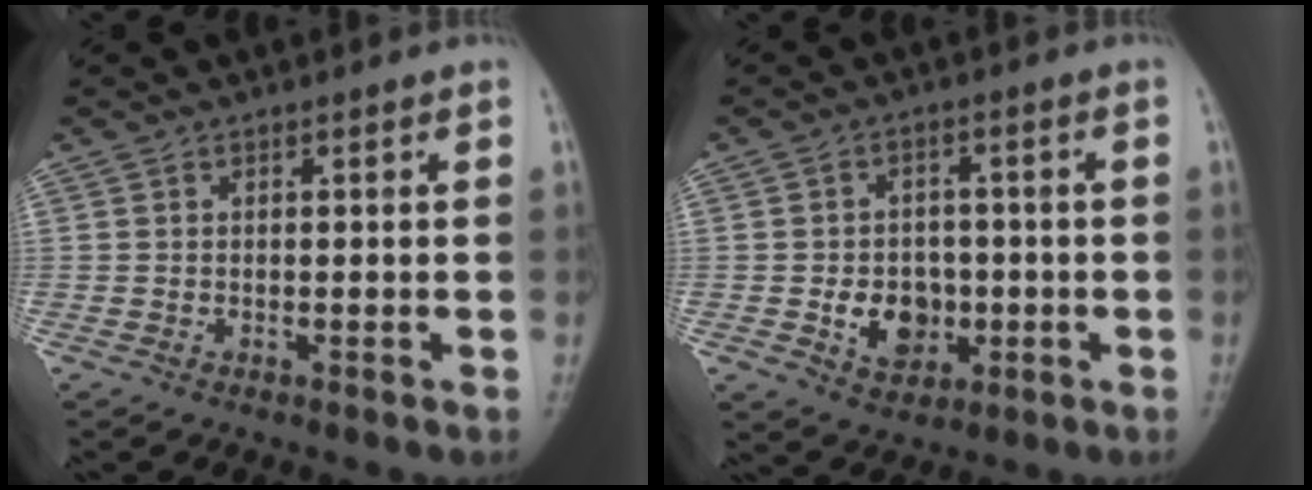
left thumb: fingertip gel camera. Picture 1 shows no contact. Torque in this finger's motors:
{"motor_torque": [0.80, 0.87, 0.39, 0.15, 0.00]}